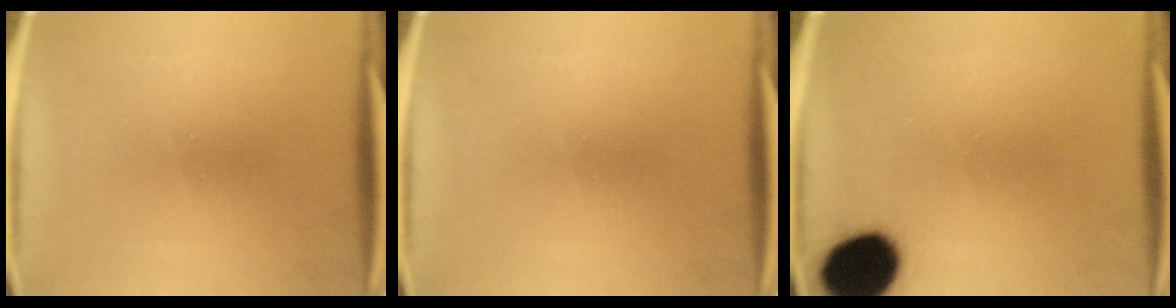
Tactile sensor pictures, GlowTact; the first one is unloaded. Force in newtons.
{"total": 0.0}
{"total": 15.0}